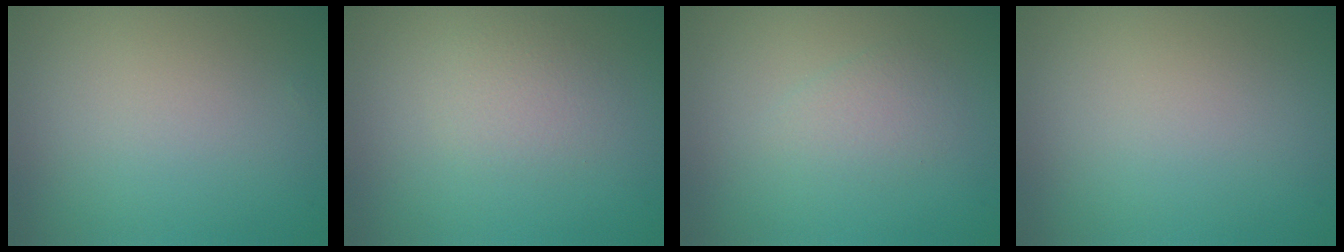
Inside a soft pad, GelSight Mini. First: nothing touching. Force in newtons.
{"total": 1.6, "press": 1.6, "slide": 0.1}
{"total": 1.4, "press": 1.4, "slide": 0.0}
{"total": 0.0}